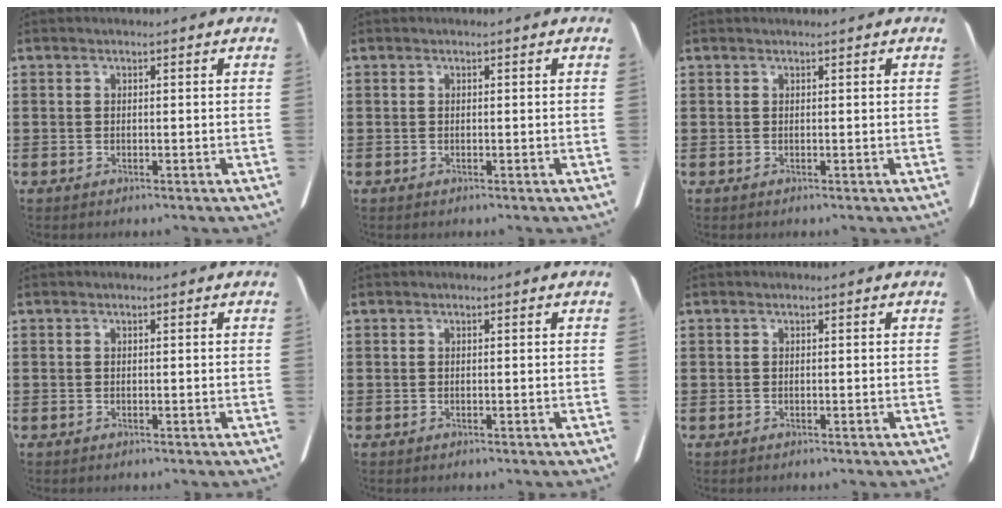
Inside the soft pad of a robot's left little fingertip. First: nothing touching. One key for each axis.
{"total": 0.0}
{"total": 0.0}
{"total": 0.0}
{"total": 0.0}
{"total": 0.0}